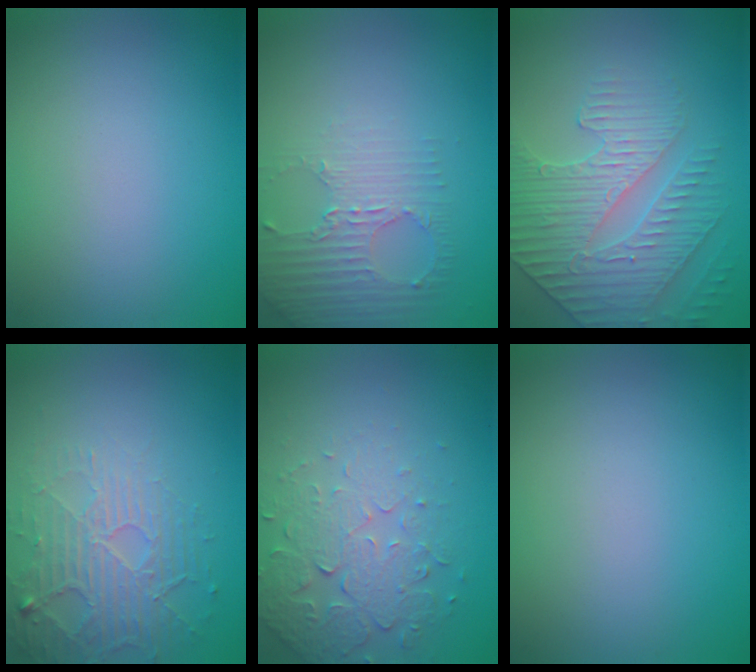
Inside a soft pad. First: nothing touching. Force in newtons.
{"total": 2.9, "press": 2.3, "slide": 1.8}
{"total": 4.2, "press": 4.1, "slide": 0.6}
{"total": 5.2, "press": 3.3, "slide": 4.1}
{"total": 5.0, "press": 3.3, "slide": 3.7}
{"total": 0.0}